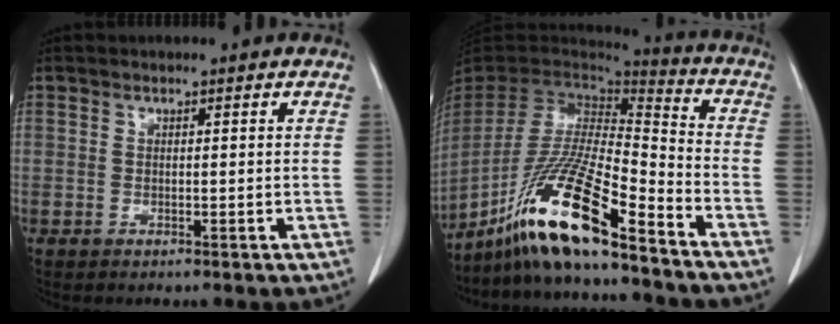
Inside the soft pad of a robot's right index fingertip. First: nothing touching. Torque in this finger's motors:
{"motor_torque": [1.28, -0.86, 0.57, 0.21]}